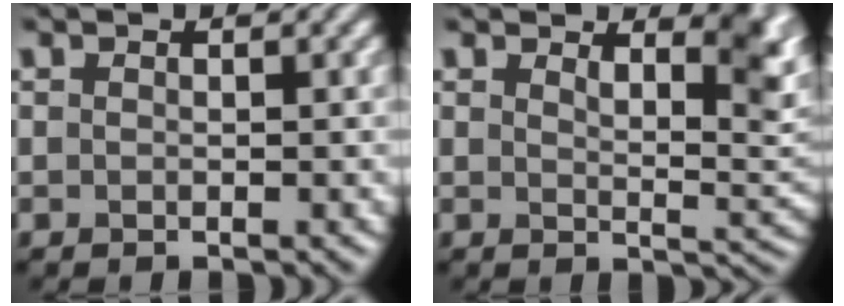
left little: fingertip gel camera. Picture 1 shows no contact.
{"total": 5.0, "force": [3.2, 1.7, 3.5], "torque": [-0.038, -0.004, 0.046]}